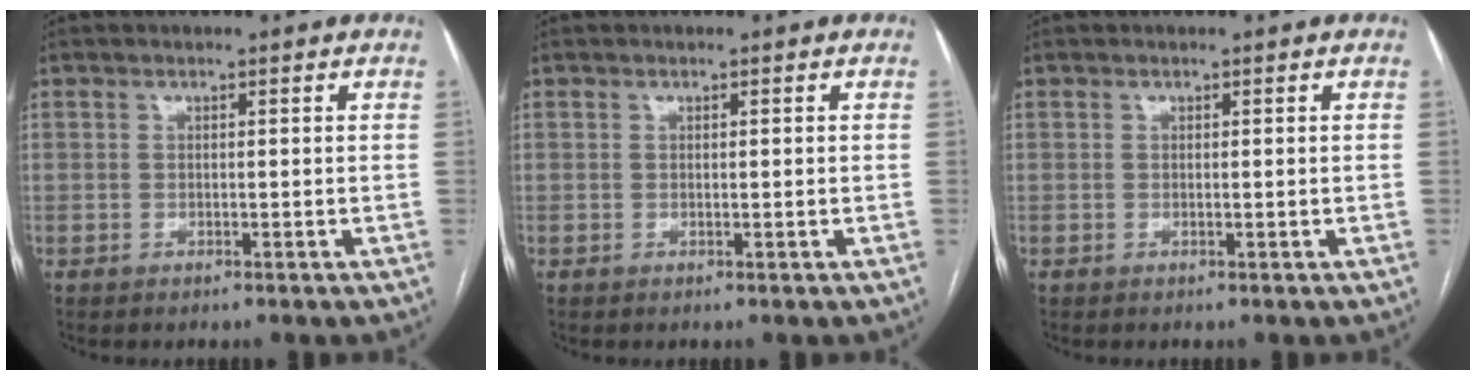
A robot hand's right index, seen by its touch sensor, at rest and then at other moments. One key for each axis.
{"total": 0.0}
{"total": 0.0}